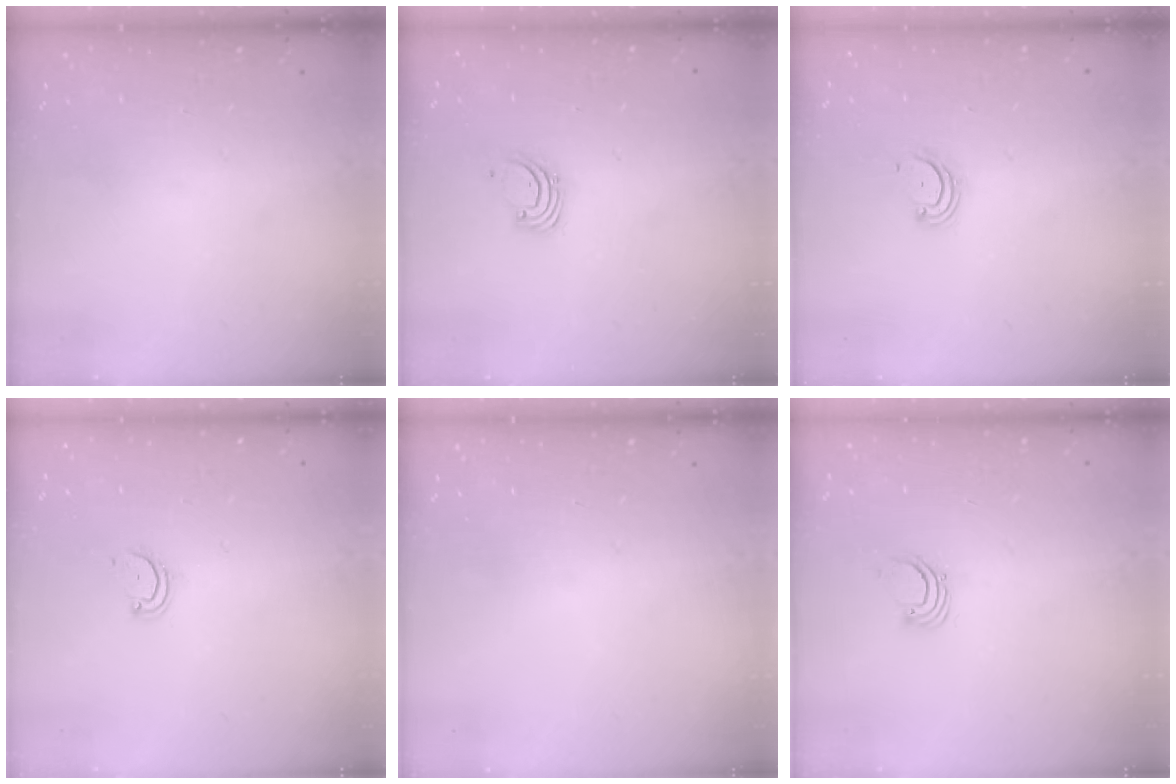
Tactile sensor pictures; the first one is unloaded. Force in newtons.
{"total": 1.4, "press": 1.4, "slide": 0.1}
{"total": 2.9, "press": 2.9, "slide": 0.3}
{"total": 3.5, "press": 3.5, "slide": 0.5}
{"total": 0.0}
{"total": 2.2, "press": 2.2, "slide": 0.2}